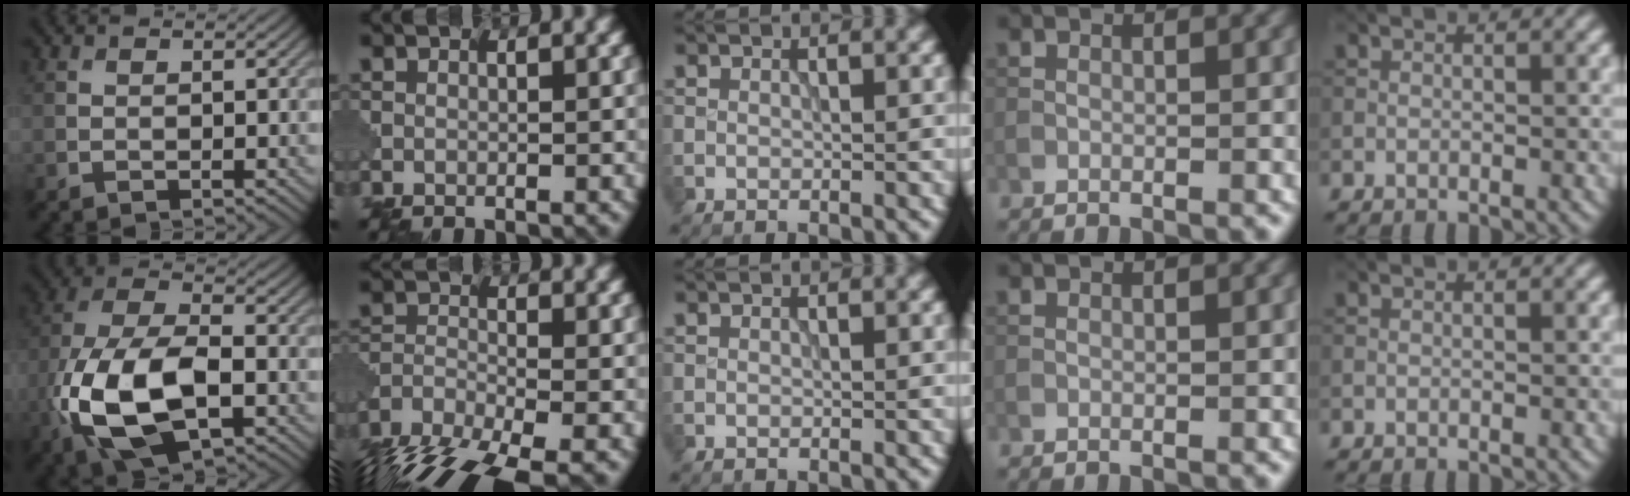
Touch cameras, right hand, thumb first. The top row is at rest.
{"thumb": {"total": 16.2, "force": [-4.8, 8.7, 12.9], "torque": [-0.290, -0.023, -0.091]}, "index": {"total": 10.0, "force": [-7.8, 3.3, 5.4], "torque": [-0.121, -0.021, -0.148]}}